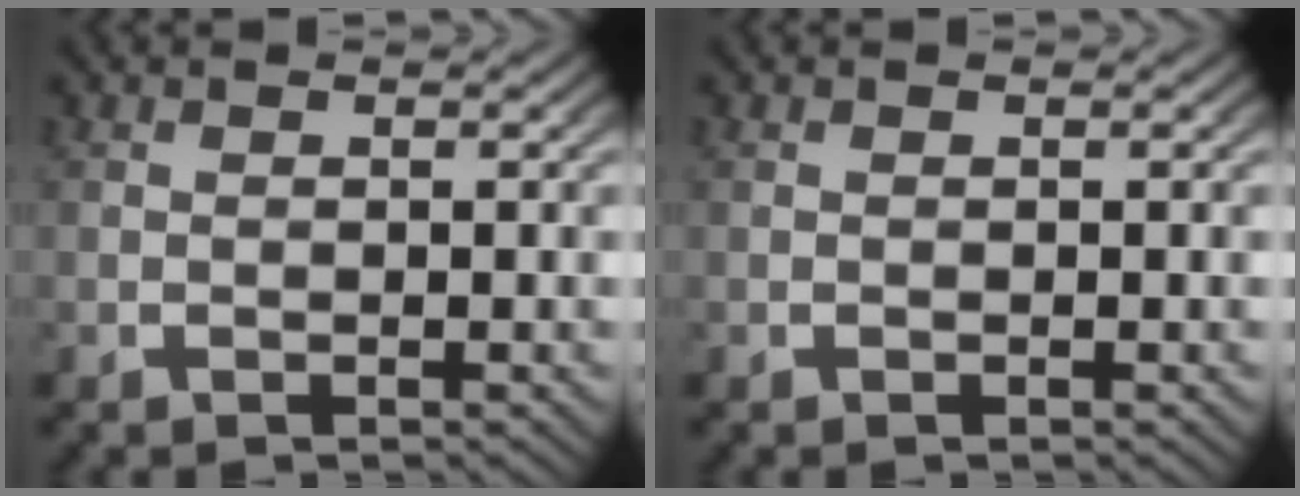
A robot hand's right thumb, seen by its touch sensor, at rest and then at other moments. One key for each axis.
{"total": 0.0}